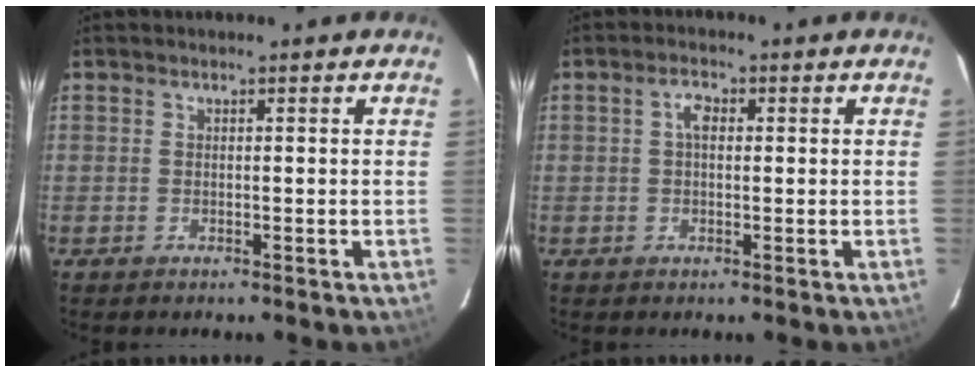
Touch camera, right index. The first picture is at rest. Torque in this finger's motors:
{"motor_torque": [0.25, -0.08, 0.20, 0.04]}